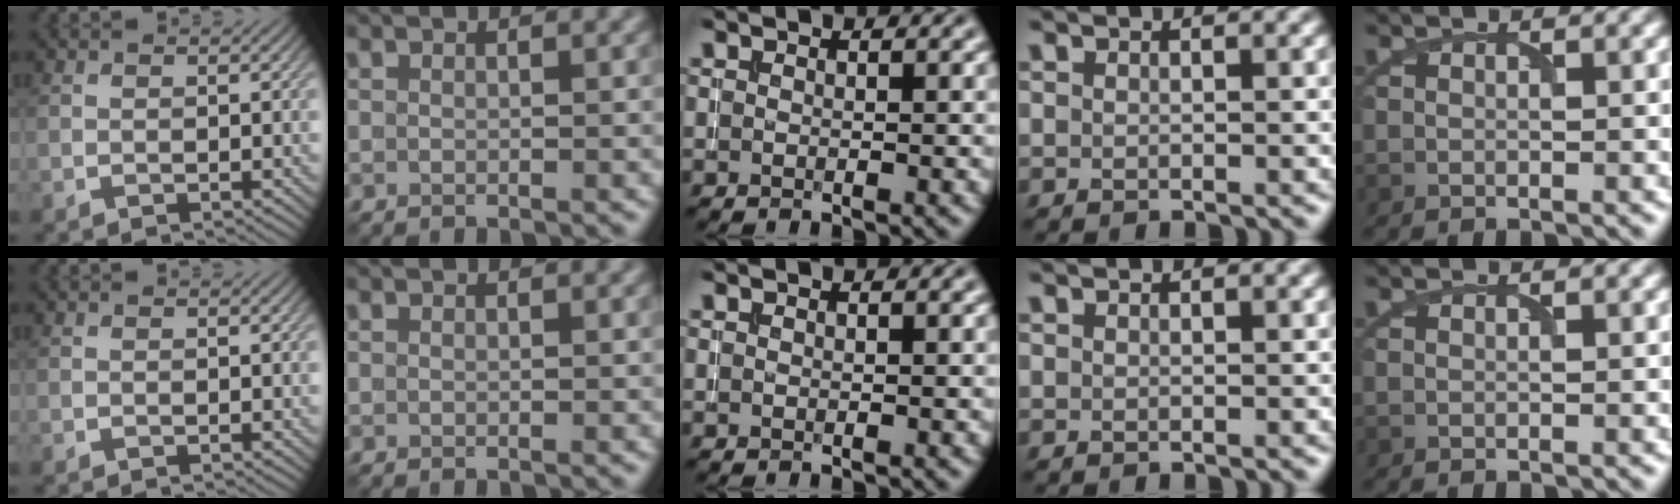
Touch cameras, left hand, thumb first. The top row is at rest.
{}